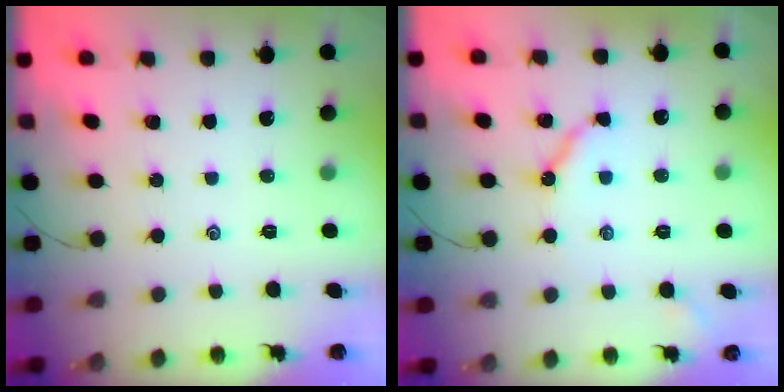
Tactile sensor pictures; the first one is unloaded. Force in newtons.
{"total": 6.7, "press": 6.7, "slide": 0.8}